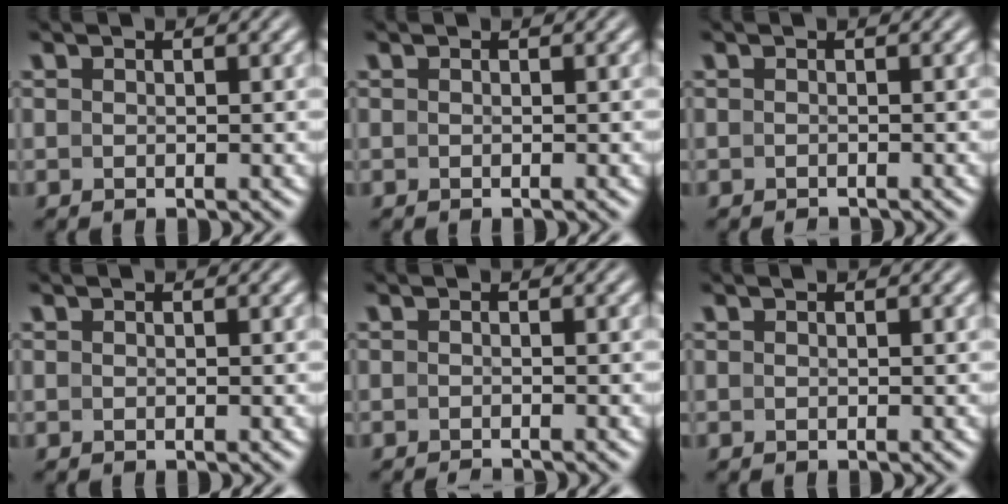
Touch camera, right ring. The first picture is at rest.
{"total": 0.0}
{"total": 1.0, "force": [-0.9, -0.2, -0.1], "torque": [-0.004, -0.008, -0.012]}
{"total": 0.0}
{"total": 1.4, "force": [-1.3, -0.3, 0.0], "torque": [-0.004, -0.007, -0.019]}
{"total": 0.0}